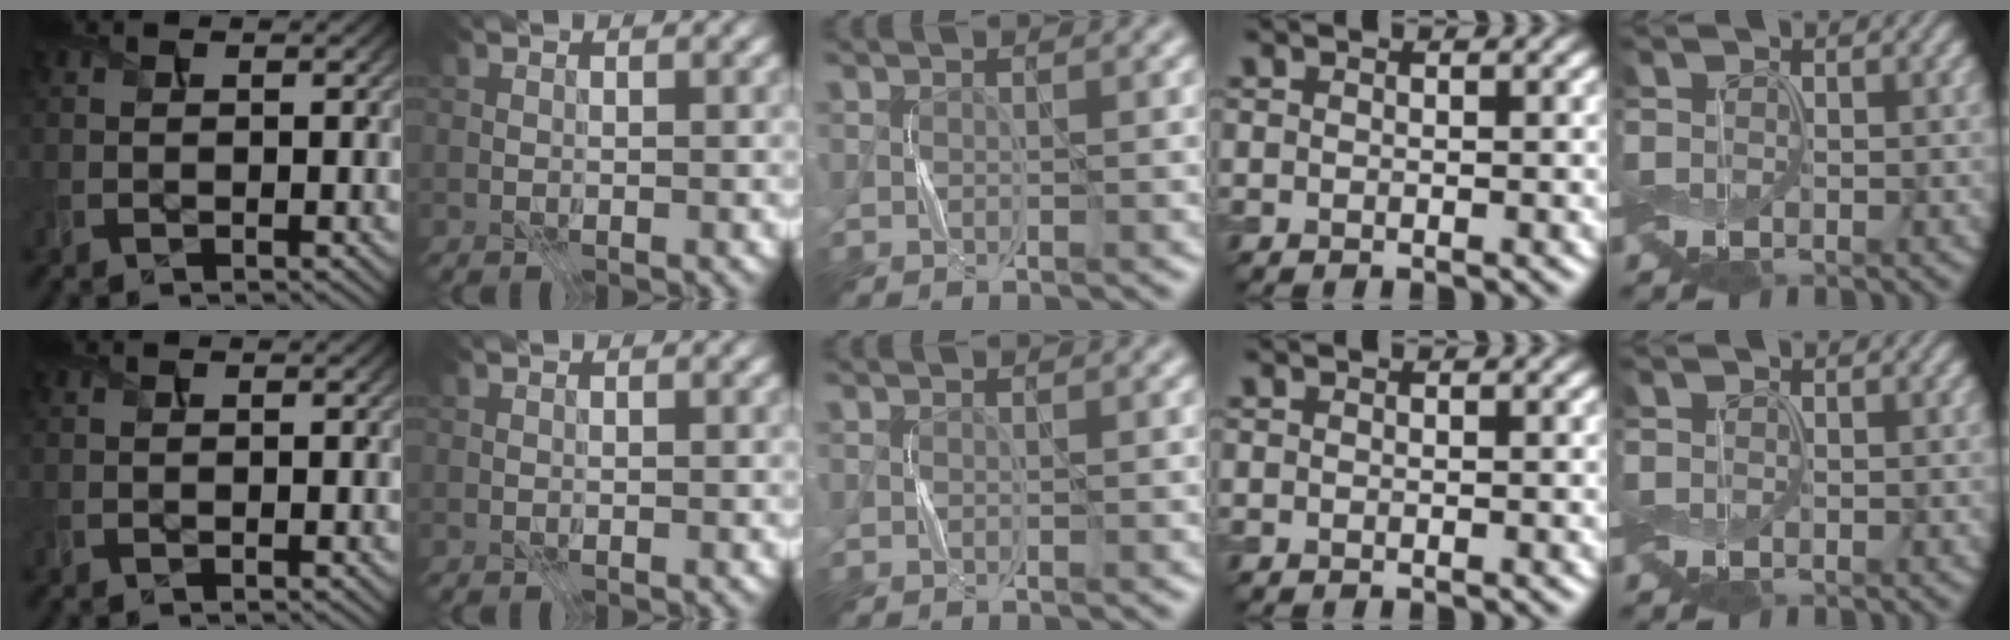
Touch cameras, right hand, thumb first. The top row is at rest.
{}